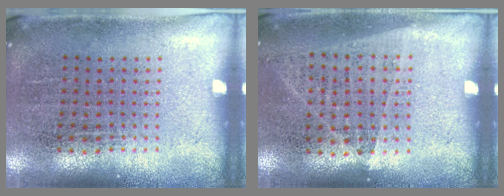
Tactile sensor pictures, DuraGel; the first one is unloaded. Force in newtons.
{"total": 1.0, "press": 0.9, "slide": 0.5}